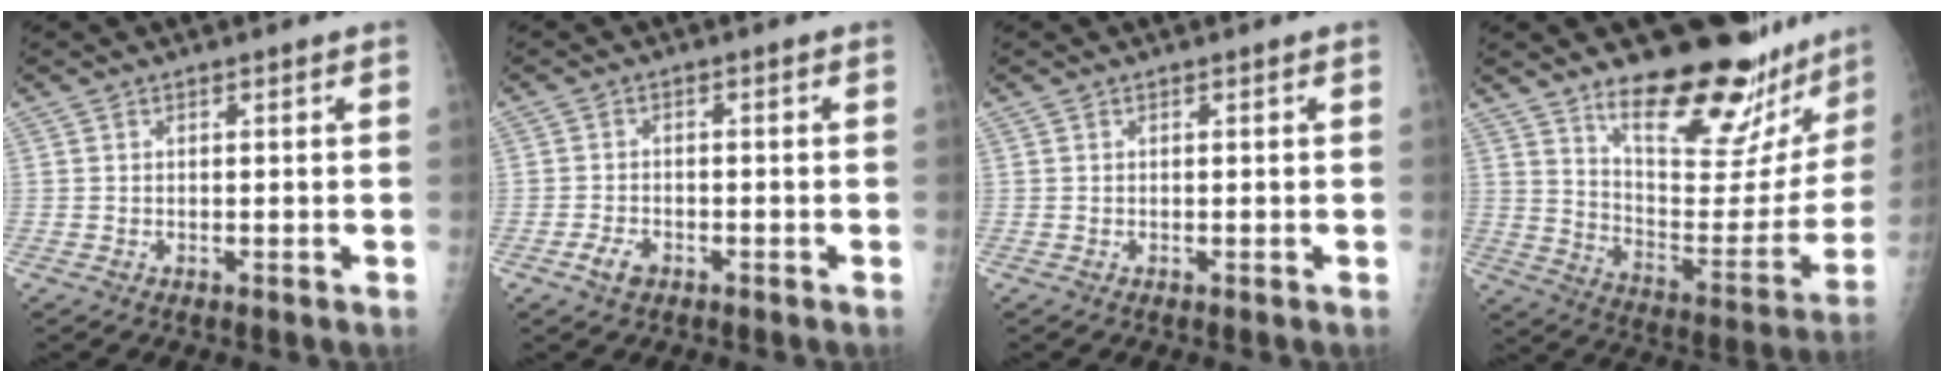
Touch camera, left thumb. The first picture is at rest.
{"total": 3.2, "force": [-1.8, 2.0, 1.7], "torque": [-0.029, 0.007, -0.033]}
{"total": 0.0}
{"total": 27.4, "force": [20.2, 9.5, 16.0], "torque": [-0.188, -0.117, 0.295]}